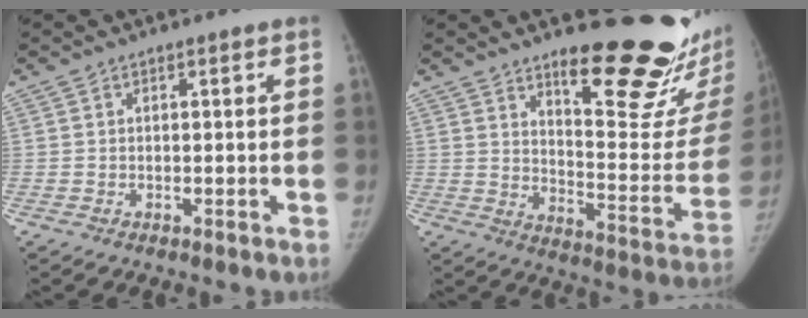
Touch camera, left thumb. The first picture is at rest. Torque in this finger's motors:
{"motor_torque": [1.09, -0.78, 1.37, -1.41, 0.29]}